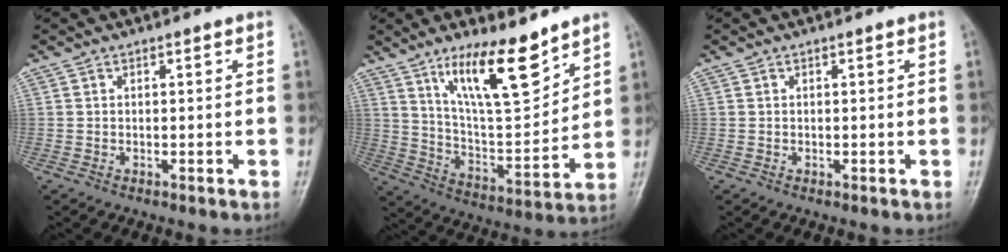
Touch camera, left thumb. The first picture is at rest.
{"total": 15.5, "force": [10.3, 4.3, 10.7], "torque": [-0.157, -0.071, 0.193]}
{"total": 0.0}